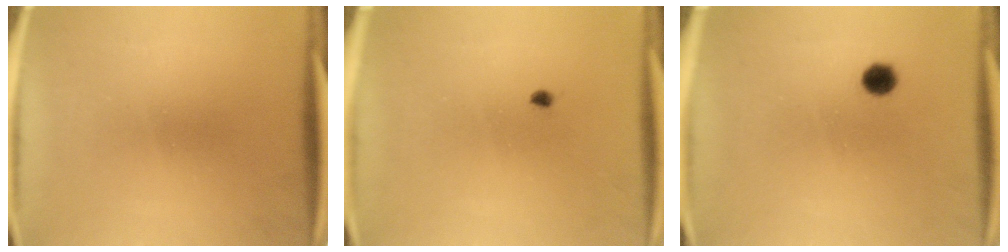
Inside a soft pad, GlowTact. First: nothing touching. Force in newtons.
{"total": 0.7}
{"total": 2.5}